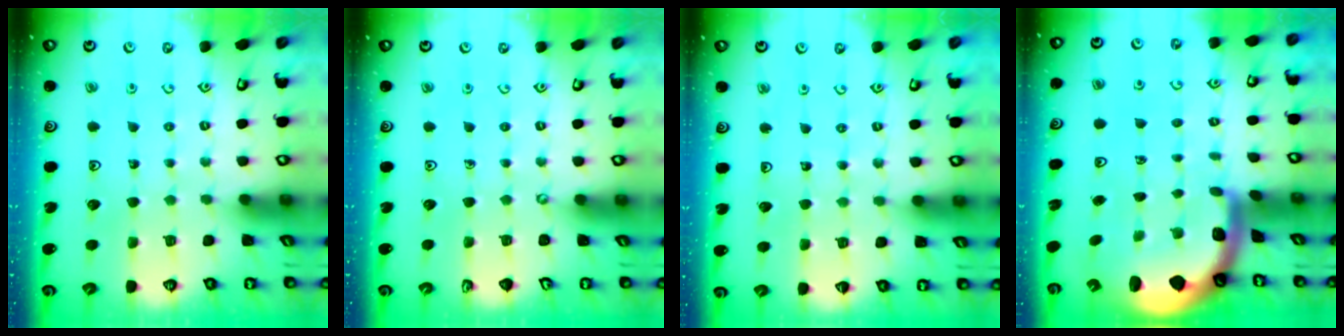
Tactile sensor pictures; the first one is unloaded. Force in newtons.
{"total": 0.0}
{"total": 2.4, "press": 2.4, "slide": 0.3}
{"total": 2.6, "press": 2.6, "slide": 0.6}